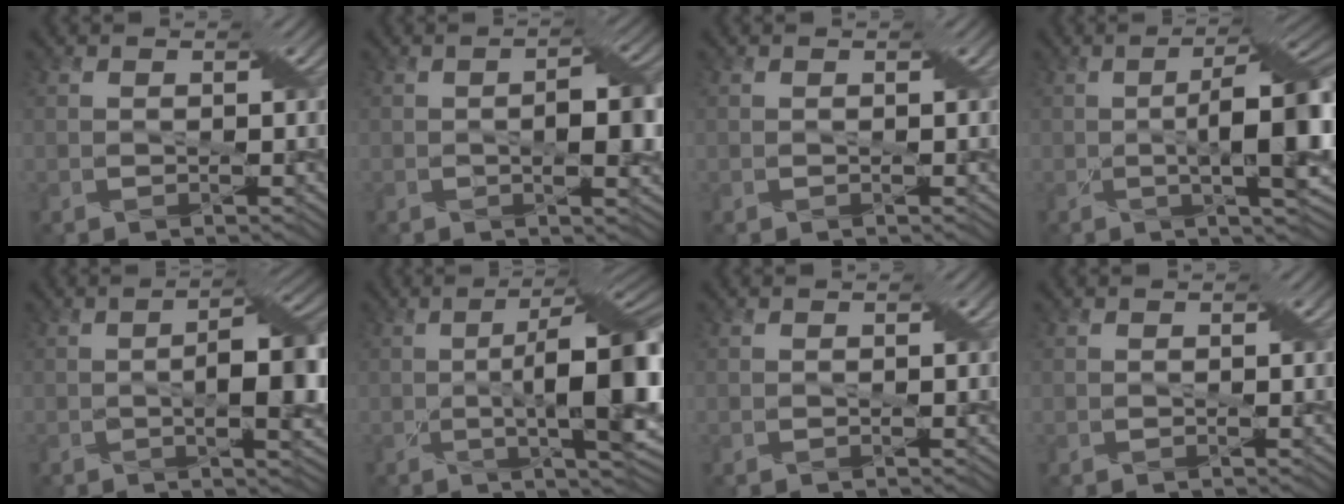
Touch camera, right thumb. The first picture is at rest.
{"total": 5.0, "force": [-0.3, 1.8, 4.7], "torque": [-0.074, -0.002, -0.004]}
{"total": 0.0}
{"total": 11.5, "force": [-1.0, 2.9, 11.1], "torque": [-0.171, 0.006, -0.011]}
{"total": 8.0, "force": [-0.9, 2.5, 7.6], "torque": [-0.118, 0.001, -0.016]}
{"total": 15.0, "force": [-1.3, 4.1, 14.4], "torque": [-0.204, 0.000, -0.011]}
{"total": 0.0}
{"total": 0.0}